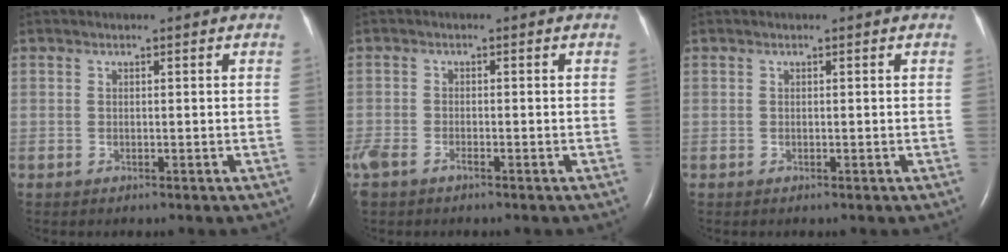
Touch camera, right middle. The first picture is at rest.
{"total": 5.4, "force": [-3.5, 2.7, 3.1], "torque": [-0.081, -0.007, -0.066]}
{"total": 0.0}